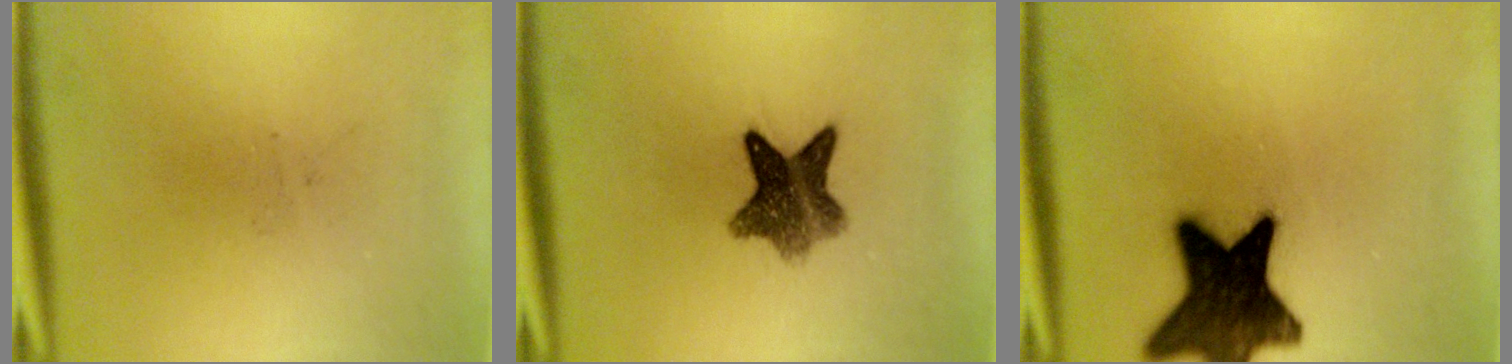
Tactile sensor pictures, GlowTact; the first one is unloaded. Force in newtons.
{"total": 8.0}
{"total": 18.0}